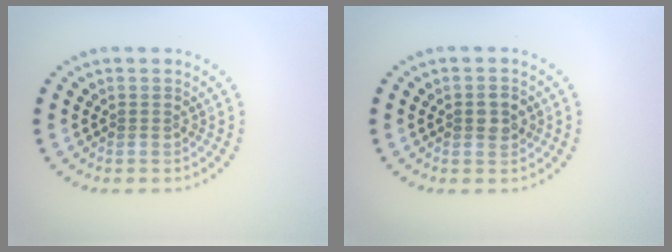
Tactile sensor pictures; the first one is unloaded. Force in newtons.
{"total": 1.8, "press": 1.8, "slide": 0.1}